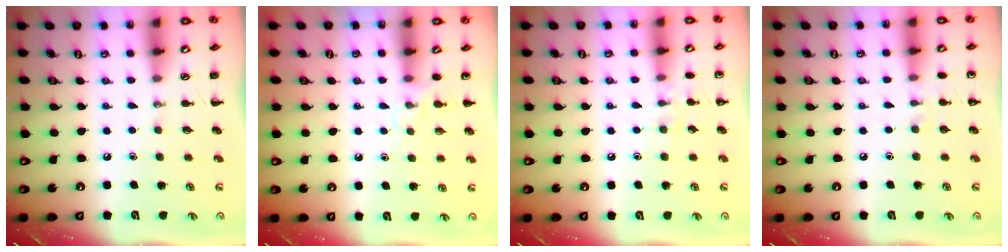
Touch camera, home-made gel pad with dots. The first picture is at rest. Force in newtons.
{"total": 5.1, "press": 4.6, "slide": 2.1}
{"total": 6.7, "press": 6.4, "slide": 1.7}
{"total": 4.5, "press": 4.3, "slide": 1.6}